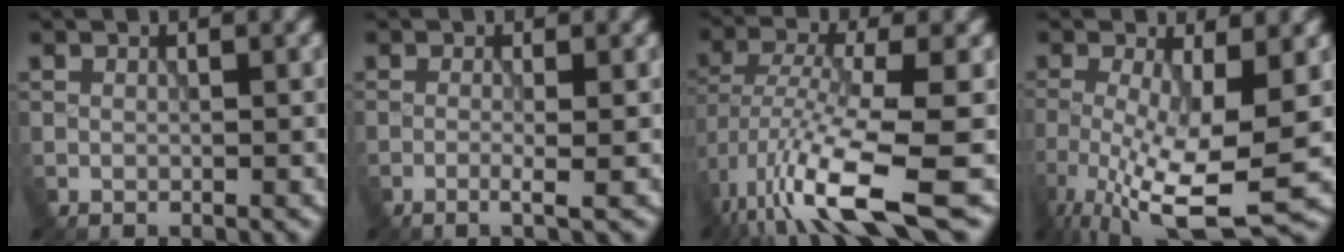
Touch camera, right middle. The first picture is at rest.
{"total": 1.4, "force": [-0.4, -0.1, 1.4], "torque": [-0.023, 0.002, -0.013]}
{"total": 9.6, "force": [-4.9, 2.2, 8.0], "torque": [-0.163, -0.006, -0.093]}
{"total": 8.2, "force": [-2.8, 1.9, 7.5], "torque": [-0.152, -0.020, -0.049]}